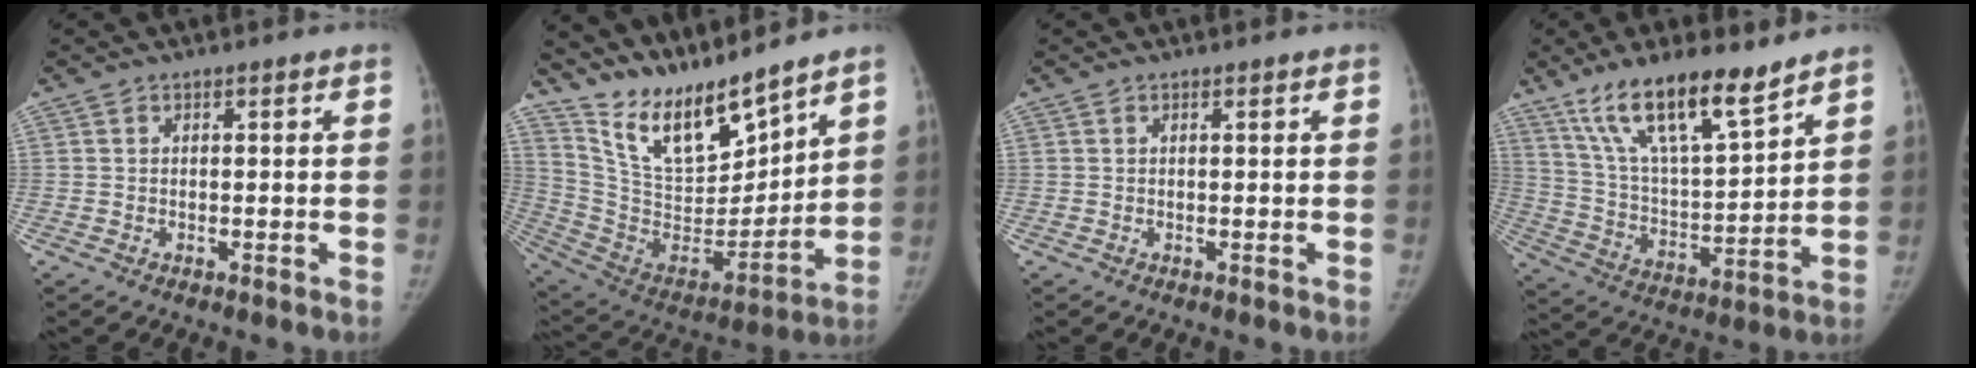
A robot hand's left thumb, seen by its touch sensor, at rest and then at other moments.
{"total": 17.6, "force": [15.2, 4.4, 7.6], "torque": [-0.097, -0.105, 0.294]}
{"total": 0.0}
{"total": 17.6, "force": [12.4, 4.6, 11.5], "torque": [-0.180, -0.062, 0.235]}